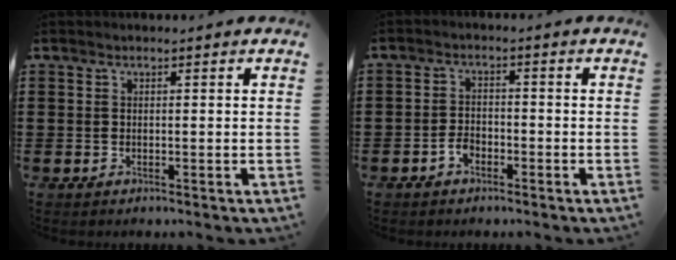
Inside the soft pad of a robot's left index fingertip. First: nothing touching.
{"total": 2.4, "force": [-1.5, 1.5, 1.2], "torque": [-0.026, 0.003, -0.030]}